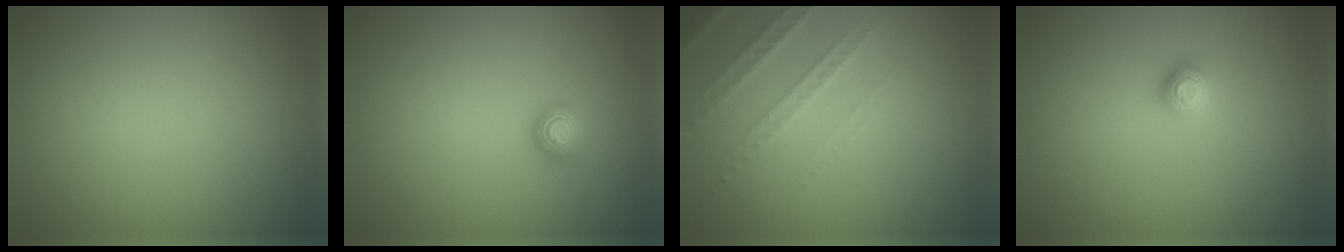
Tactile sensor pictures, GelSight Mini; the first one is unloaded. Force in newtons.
{"total": 1.1, "press": 1.1, "slide": 0.4}
{"total": 2.5, "press": 2.4, "slide": 0.7}
{"total": 1.1, "press": 1.0, "slide": 0.3}